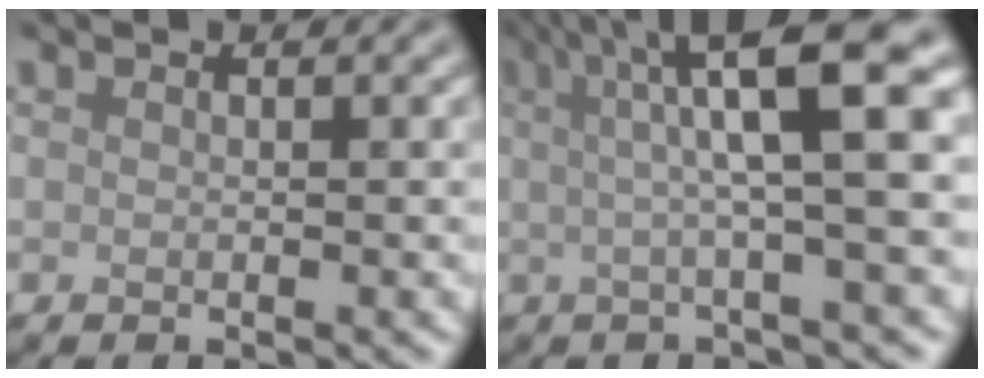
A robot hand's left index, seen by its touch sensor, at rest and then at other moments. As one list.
[{"total": 9.3, "force": [2.4, 1.8, 8.8], "torque": [-0.117, 0.021, 0.029]}]